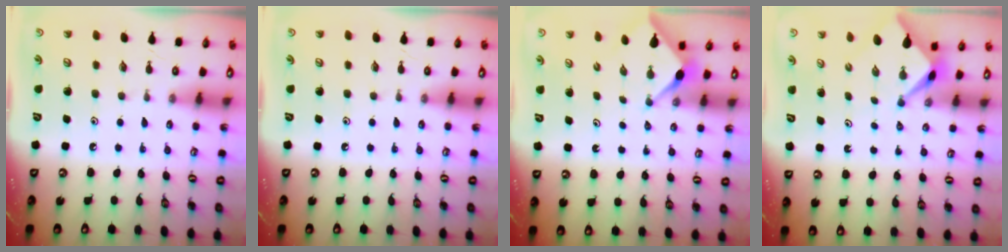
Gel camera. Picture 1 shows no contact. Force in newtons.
{"total": 0.0}
{"total": 3.0, "press": 2.9, "slide": 0.4}
{"total": 2.2, "press": 2.2, "slide": 0.1}